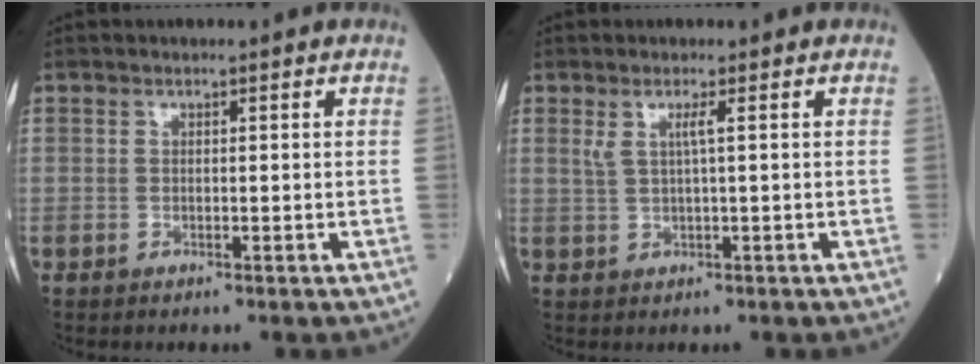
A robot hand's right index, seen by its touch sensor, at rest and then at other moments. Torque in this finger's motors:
{"motor_torque": [-0.10, -0.15, -0.04, 0.03]}